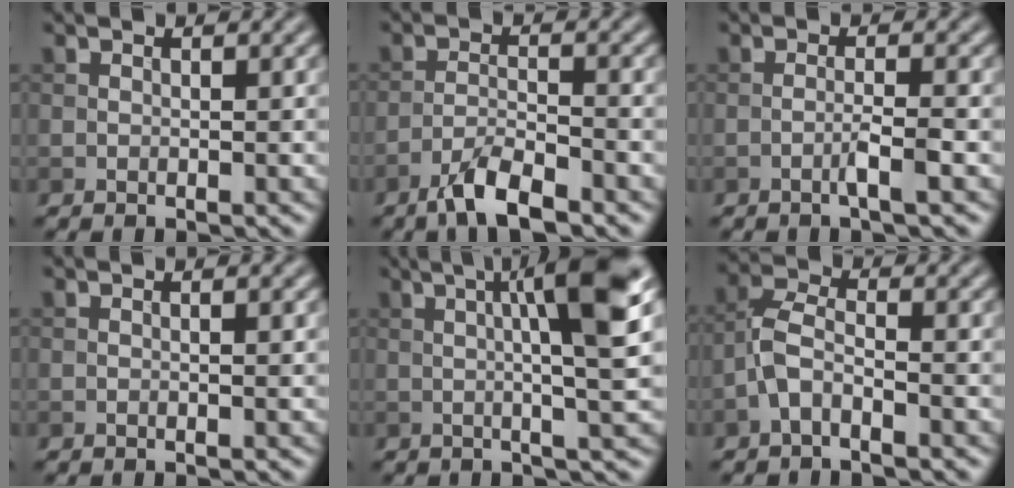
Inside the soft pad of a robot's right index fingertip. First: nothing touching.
{"total": 4.3, "force": [-3.2, 0.9, 2.8], "torque": [-0.054, 0.003, -0.066]}
{"total": 1.8, "force": [-0.9, 0.0, 1.6], "torque": [-0.030, 0.008, -0.022]}
{"total": 0.5, "force": [0.0, 0.1, 0.5], "torque": [-0.008, -0.002, 0.000]}
{"total": 8.4, "force": [1.6, 1.2, 8.2], "torque": [-0.110, 0.016, 0.023]}
{"total": 3.0, "force": [-1.6, 1.3, 2.2], "torque": [-0.051, 0.009, -0.042]}